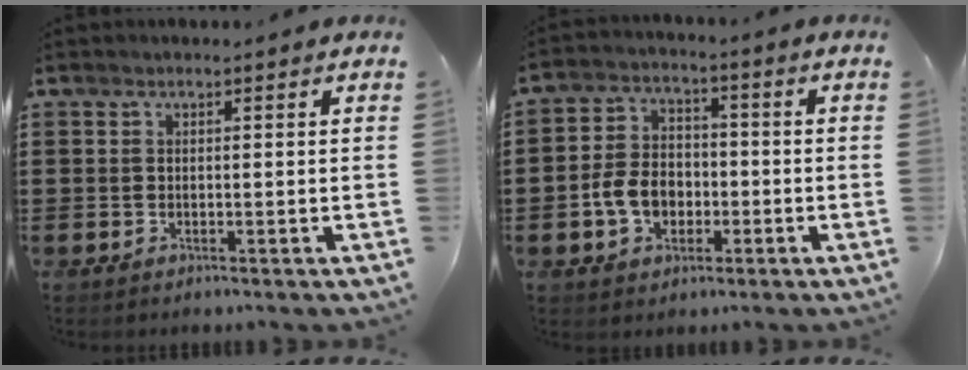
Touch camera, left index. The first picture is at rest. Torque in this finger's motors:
{"motor_torque": [1.32, 0.82, 0.29, 0.07]}